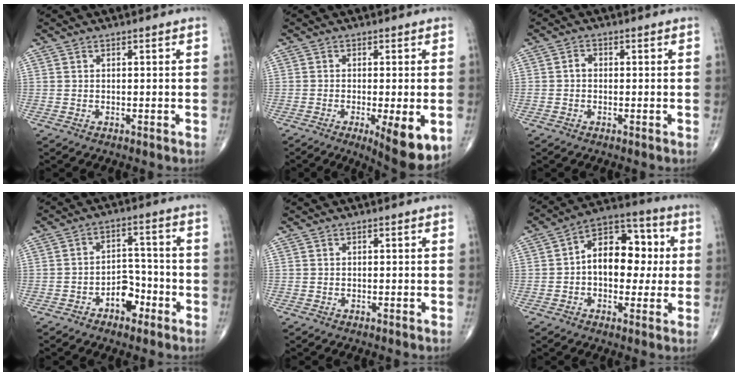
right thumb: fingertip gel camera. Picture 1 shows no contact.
{"total": 9.5, "force": [-3.0, 2.4, 8.8], "torque": [-0.121, -0.021, -0.040]}
{"total": 1.4, "force": [-0.2, 1.1, 0.9], "torque": [-0.009, 0.004, -0.007]}
{"total": 6.2, "force": [-3.2, 4.0, 3.5], "torque": [-0.022, 0.038, -0.056]}
{"total": 0.0}
{"total": 14.2, "force": [0.8, 9.1, 10.9], "torque": [-0.122, 0.034, 0.001]}